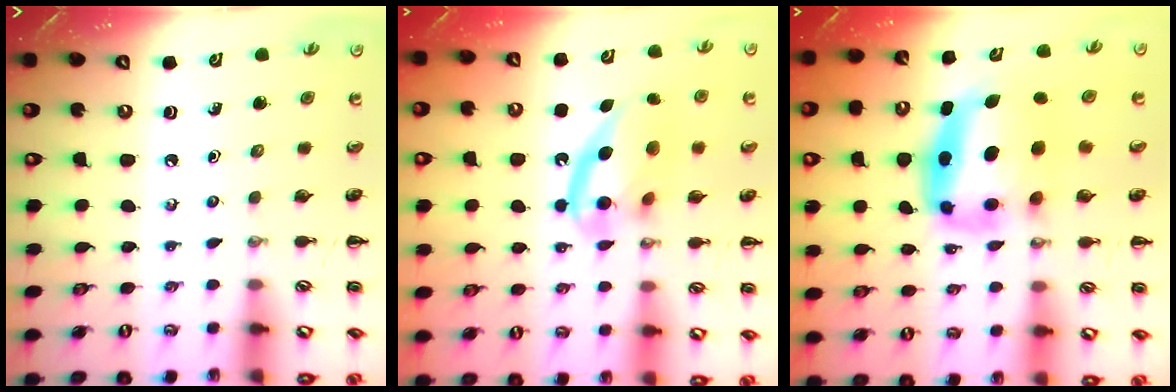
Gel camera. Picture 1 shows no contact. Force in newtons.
{"total": 15.0, "press": 14.8, "slide": 2.5}
{"total": 7.5, "press": 7.1, "slide": 2.2}